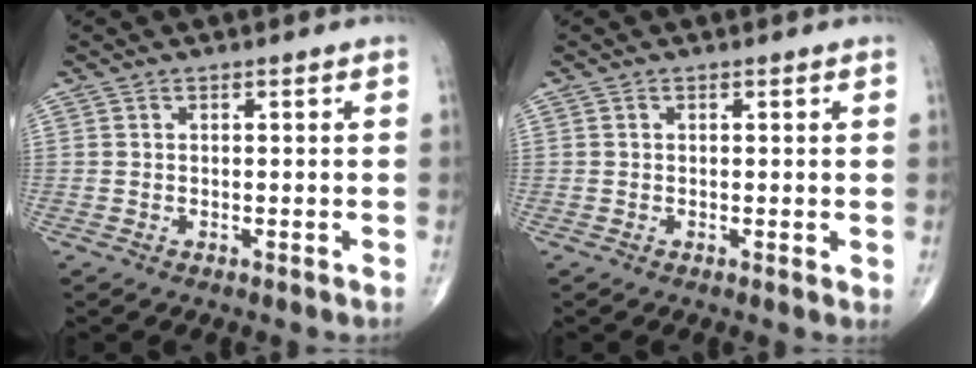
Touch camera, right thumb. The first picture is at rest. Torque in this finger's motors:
{"motor_torque": [-0.34, -0.01, 0.28, 0.06, -0.01]}